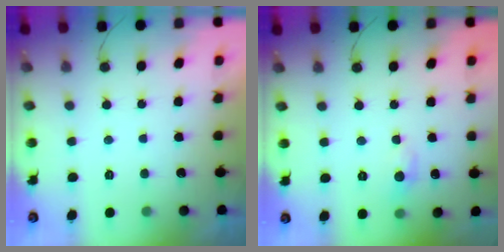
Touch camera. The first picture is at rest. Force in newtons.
{"total": 2.8, "press": 2.8, "slide": 0.4}